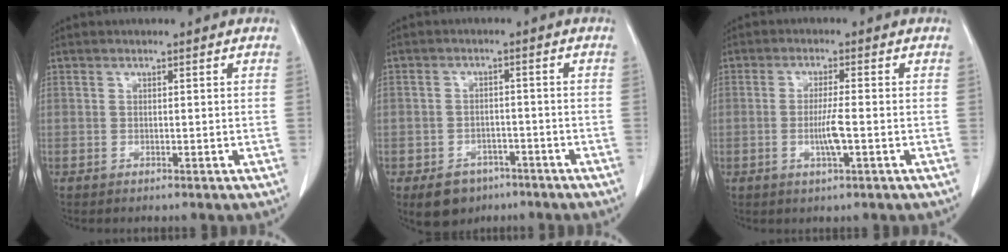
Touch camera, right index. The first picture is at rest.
{"total": 5.8, "force": [-3.7, 4.2, 1.7], "torque": [-0.026, 0.006, -0.049]}
{"total": 2.8, "force": [-0.6, -0.1, 2.8], "torque": [-0.057, -0.005, -0.012]}